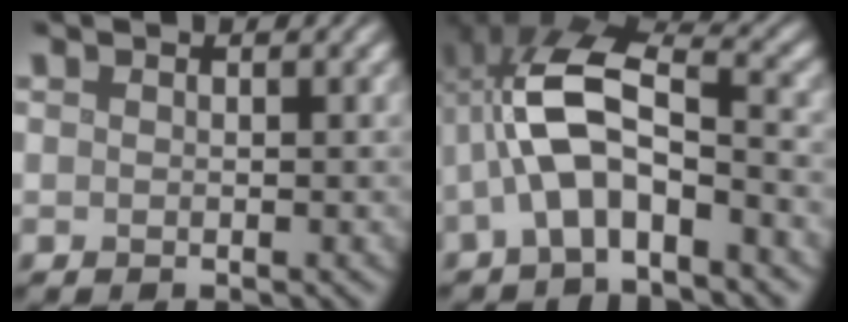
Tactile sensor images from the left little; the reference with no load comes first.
{"total": 8.0, "force": [-2.4, 3.5, 6.8], "torque": [-0.141, 0.024, -0.053]}